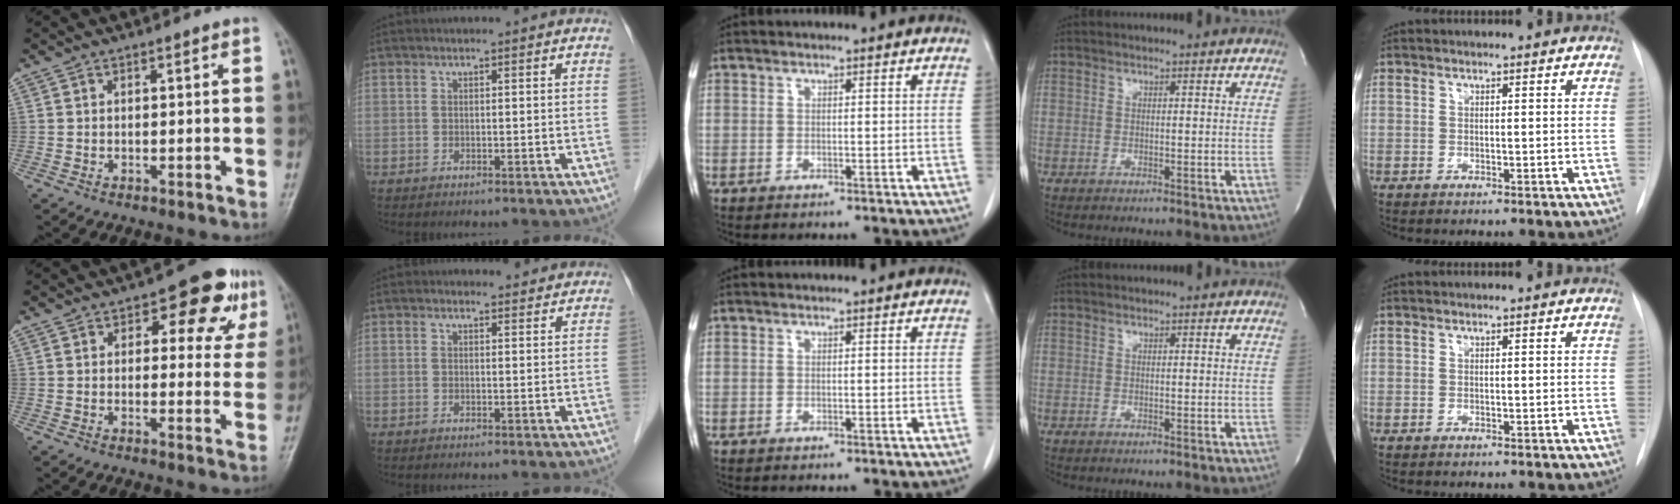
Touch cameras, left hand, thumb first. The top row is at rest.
{"thumb": {"total": 9.7, "force": [4.5, 5.4, 6.6], "torque": [-0.031, -0.009, 0.049]}, "index": {"total": 2.0, "force": [1.9, 0.6, -0.1], "torque": [-0.005, 0.001, 0.020]}}